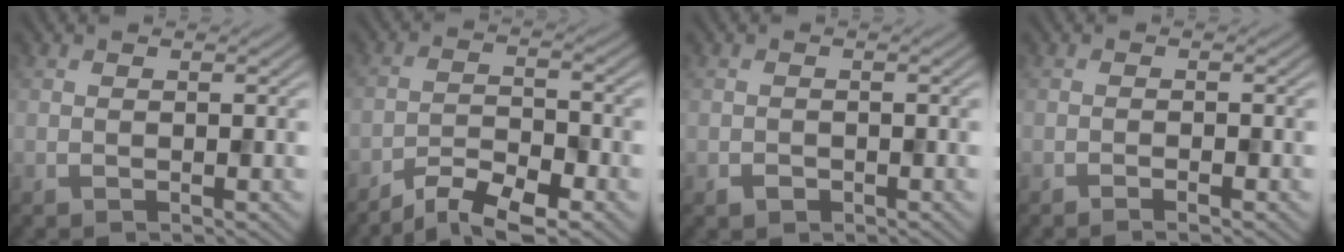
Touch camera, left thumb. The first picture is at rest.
{"total": 6.7, "force": [-5.2, 2.0, 3.8], "torque": [-0.071, 0.000, -0.100]}
{"total": 0.9, "force": [-0.5, 0.7, 0.3], "torque": [-0.006, -0.002, -0.012]}
{"total": 0.9, "force": [-0.6, 0.0, 0.7], "torque": [-0.012, 0.003, -0.013]}